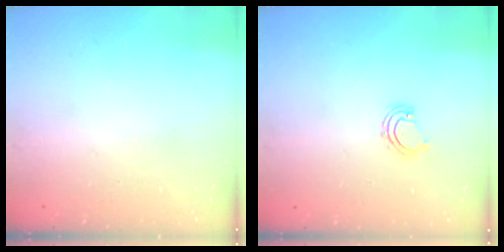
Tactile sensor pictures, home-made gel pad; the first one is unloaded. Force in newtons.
{"total": 2.6, "press": 2.6, "slide": 0.3}